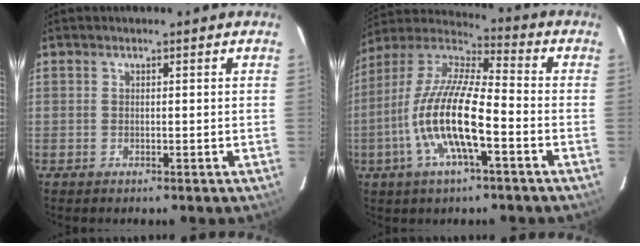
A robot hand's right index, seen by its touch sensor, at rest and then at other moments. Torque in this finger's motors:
{"motor_torque": [1.33, -0.80, 1.05, 0.21]}